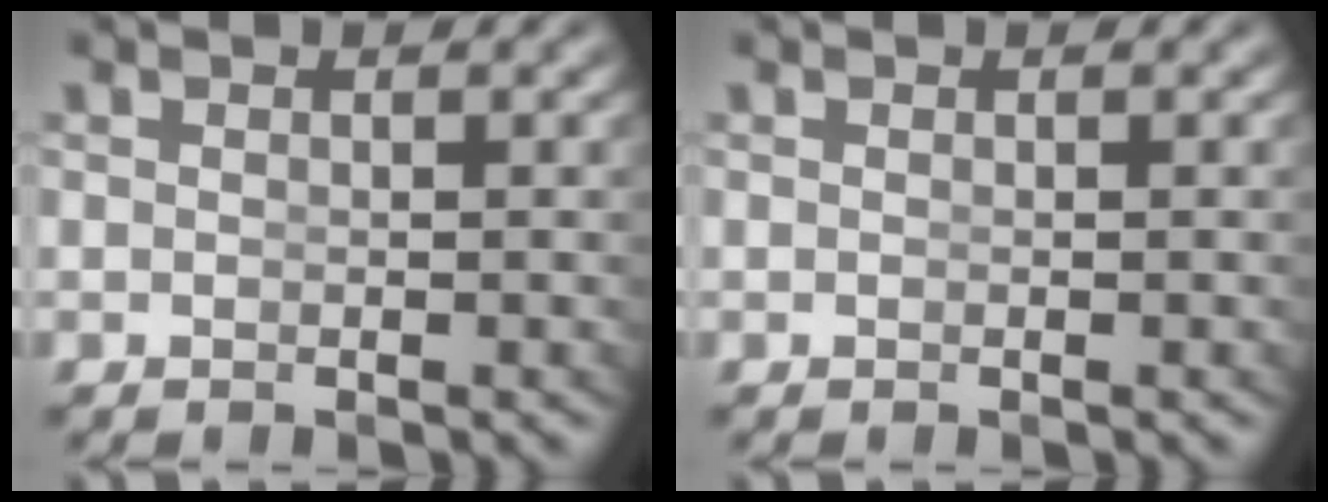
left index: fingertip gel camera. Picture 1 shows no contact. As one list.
[{"total": 0.0}]